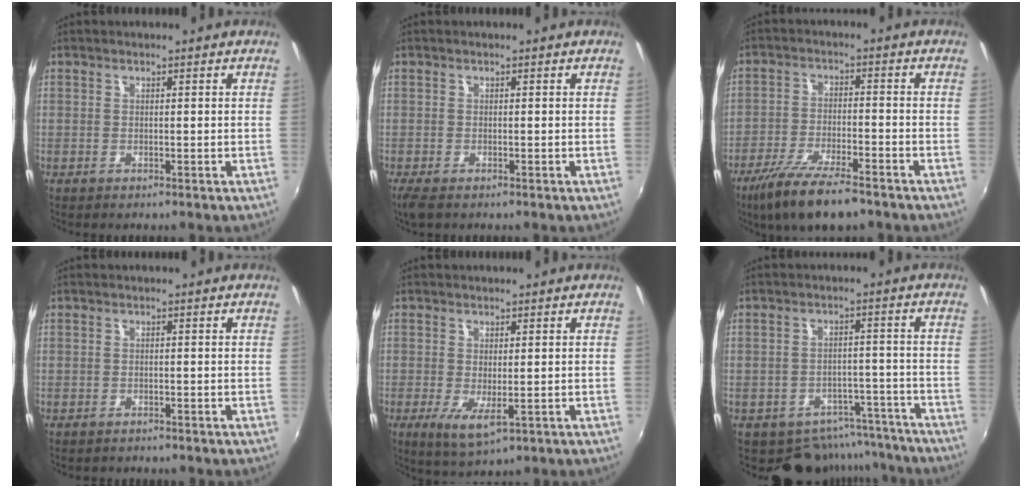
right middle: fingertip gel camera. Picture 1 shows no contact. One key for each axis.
{"total": 2.8, "fx": -1.9, "fy": 0.8, "fz": 1.8, "tx": -0.038, "ty": -0.014, "tz": -0.032}
{"total": 11.9, "fx": -9.0, "fy": 2.0, "fz": 7.5, "tx": -0.163, "ty": -0.040, "tz": -0.161}
{"total": 1.0, "fx": -0.8, "fy": -0.5, "fz": -0.2, "tx": 0.002, "ty": -0.005, "tz": -0.014}
{"total": 4.6, "fx": -1.2, "fy": 0.8, "fz": 4.4, "tx": -0.077, "ty": -0.026, "tz": -0.015}
{"total": 10.7, "fx": -9.5, "fy": 4.8, "fz": 1.5, "tx": -0.019, "ty": 0.026, "tz": -0.109}